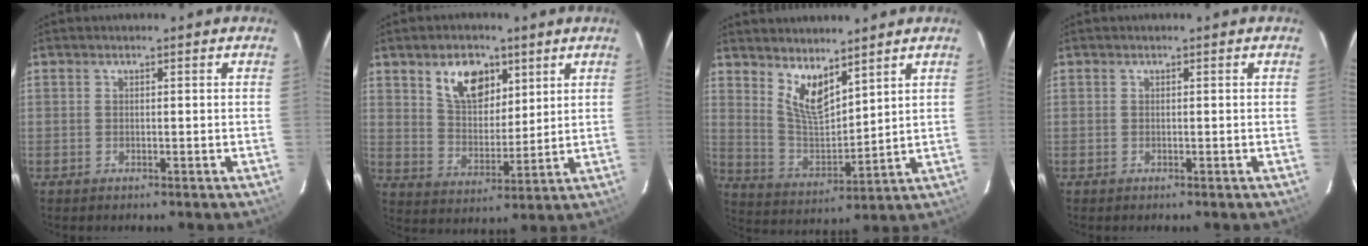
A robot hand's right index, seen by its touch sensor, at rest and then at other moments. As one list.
[{"total": 10.2, "force": [5.5, 6.1, 6.0], "torque": [-0.101, 0.011, 0.106]}, {"total": 8.5, "force": [6.0, 2.9, 5.3], "torque": [-0.096, -0.012, 0.126]}, {"total": 0.0}]